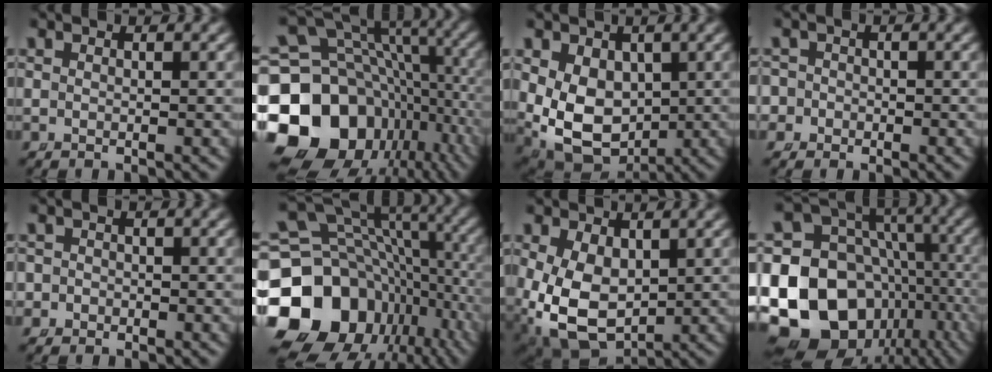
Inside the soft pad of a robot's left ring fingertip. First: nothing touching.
{"total": 21.8, "force": [-4.4, 18.0, 11.4], "torque": [-0.214, -0.068, -0.059]}
{"total": 9.9, "force": [-1.6, 8.2, 5.3], "torque": [-0.140, -0.072, 0.009]}
{"total": 2.9, "force": [-1.0, 2.7, 0.3], "torque": [-0.017, -0.014, -0.020]}
{"total": 2.2, "force": [-0.9, 2.0, -0.1], "torque": [-0.008, -0.012, -0.017]}
{"total": 19.8, "force": [-4.6, 15.9, 10.9], "torque": [-0.199, -0.067, -0.053]}
{"total": 10.8, "force": [-3.1, 8.6, 5.6], "torque": [-0.157, -0.079, -0.020]}
{"total": 24.6, "force": [-5.1, 20.9, 11.8], "torque": [-0.269, -0.085, -0.069]}